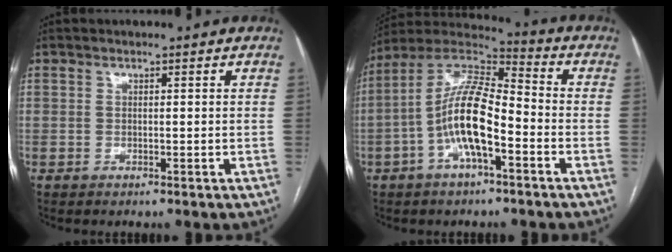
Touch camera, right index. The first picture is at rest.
{"total": 13.1, "force": [-3.8, 3.6, 12.1], "torque": [-0.242, 0.019, -0.070]}